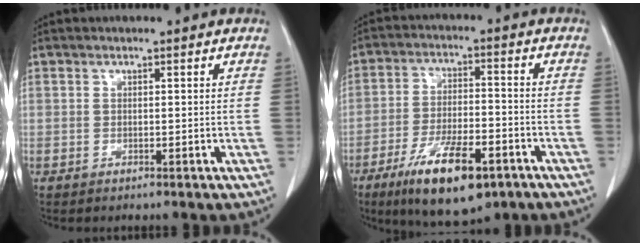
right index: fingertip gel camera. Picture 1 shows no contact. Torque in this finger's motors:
{"motor_torque": [1.11, -1.02, 0.36, 0.19]}